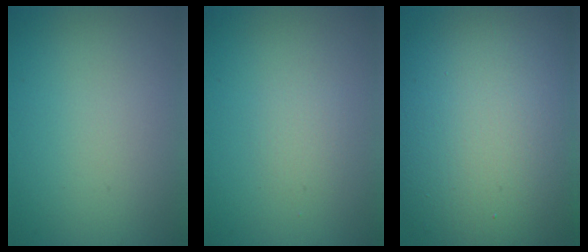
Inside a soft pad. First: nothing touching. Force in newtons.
{"total": 1.0, "press": 1.0, "slide": 0.1}
{"total": 16.4, "press": 16.4, "slide": 1.0}